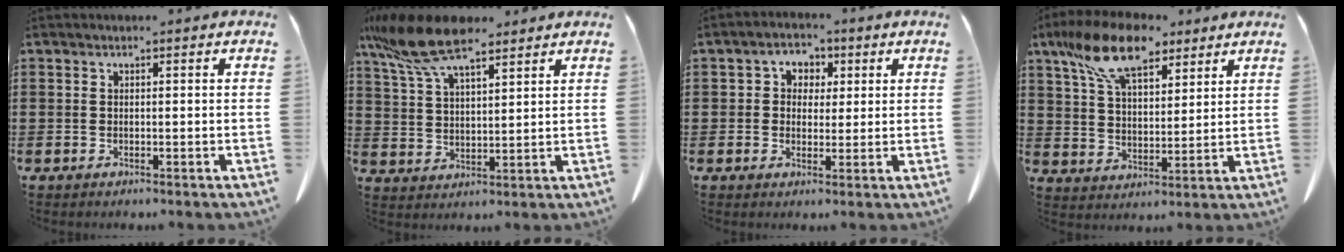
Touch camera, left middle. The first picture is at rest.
{"total": 11.3, "force": [8.2, 3.1, 7.1], "torque": [-0.172, -0.019, 0.150]}
{"total": 3.2, "force": [0.8, 3.0, 0.9], "torque": [-0.028, 0.009, 0.009]}
{"total": 12.5, "force": [8.5, 5.0, 7.6], "torque": [-0.177, -0.012, 0.159]}